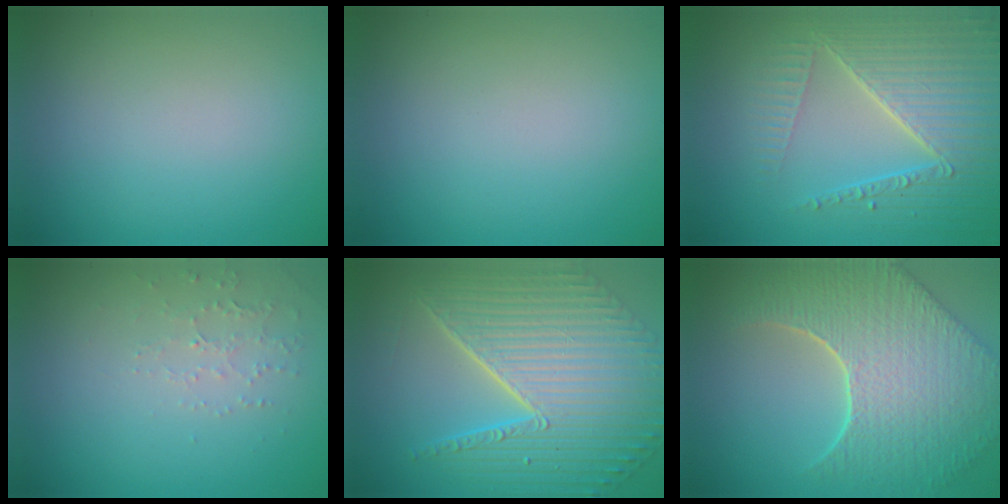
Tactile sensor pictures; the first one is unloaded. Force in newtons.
{"total": 0.0}
{"total": 6.6, "press": 5.2, "slide": 4.1}
{"total": 1.5, "press": 1.5, "slide": 0.5}
{"total": 10.8, "press": 7.2, "slide": 8.0}
{"total": 9.4, "press": 6.6, "slide": 6.6}